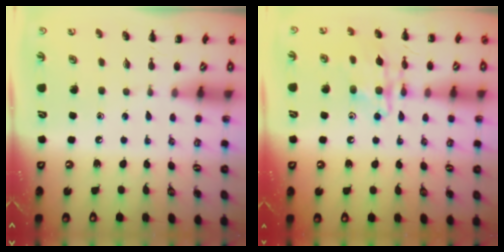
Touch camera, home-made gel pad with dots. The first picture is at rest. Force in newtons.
{"total": 14.0, "press": 14.0, "slide": 1.1}